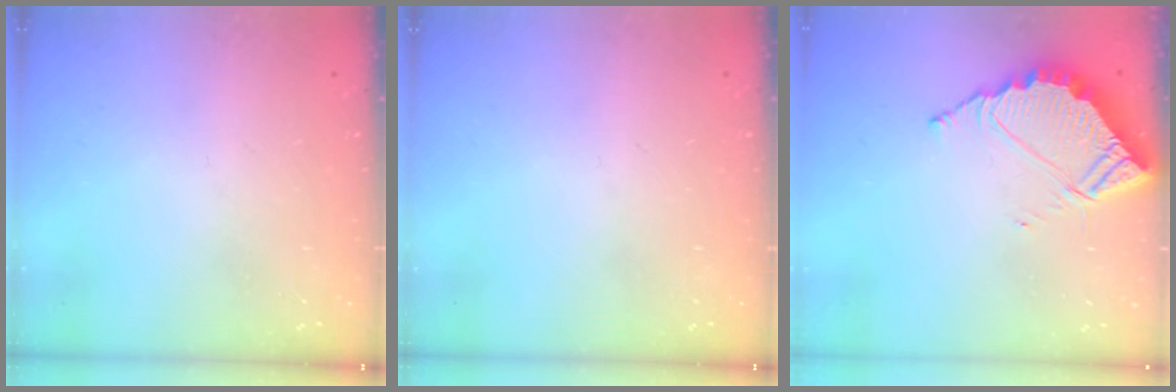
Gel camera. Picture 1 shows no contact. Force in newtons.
{"total": 0.0}
{"total": 6.6, "press": 6.6, "slide": 0.3}